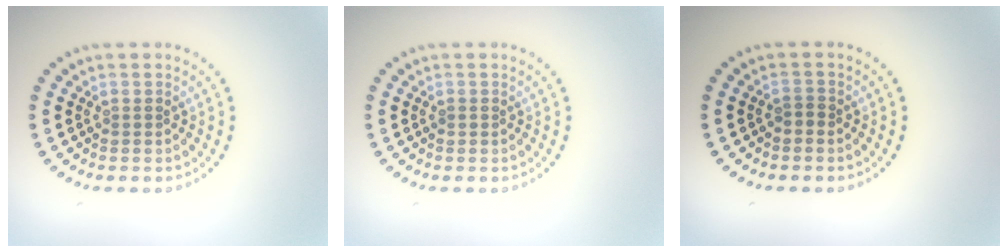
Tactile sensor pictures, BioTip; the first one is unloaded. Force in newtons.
{"total": 0.5, "press": 0.5, "slide": 0.2}
{"total": 0.8, "press": 0.7, "slide": 0.4}